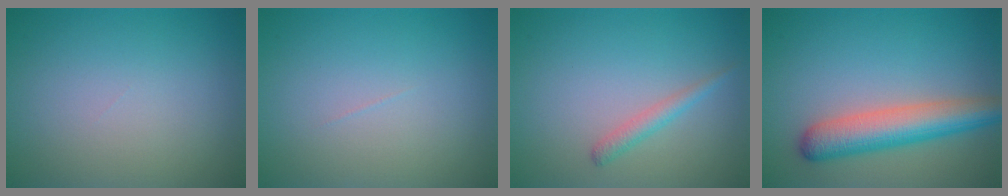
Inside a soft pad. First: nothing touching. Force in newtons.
{"total": 0.0}
{"total": 1.4, "press": 1.4, "slide": 0.2}
{"total": 5.7, "press": 5.7, "slide": 0.2}